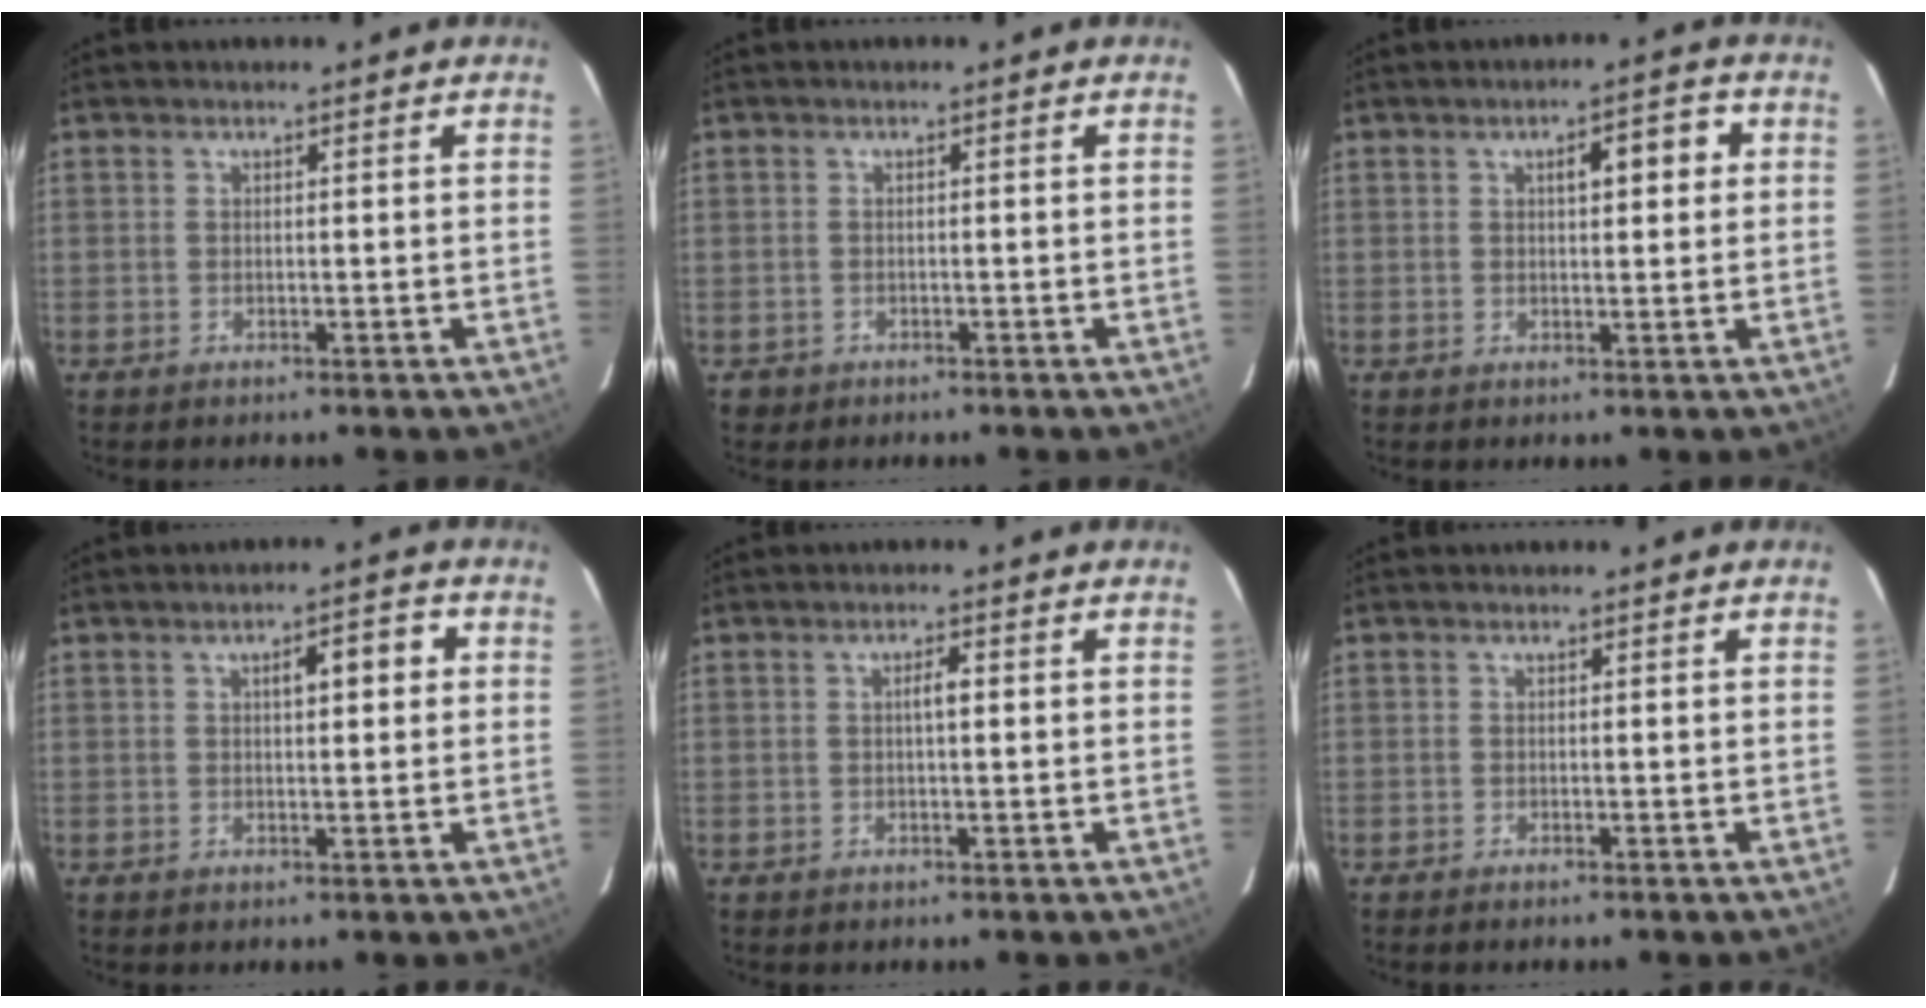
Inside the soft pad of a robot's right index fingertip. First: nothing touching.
{"total": 1.4, "force": [-0.6, 1.3, -0.2], "torque": [-0.009, 0.004, -0.009]}
{"total": 4.7, "force": [1.3, 1.4, 4.2], "torque": [-0.064, 0.017, 0.019]}
{"total": 4.3, "force": [1.1, 1.2, 4.0], "torque": [-0.062, 0.017, 0.015]}
{"total": 1.7, "force": [0.2, 0.3, 1.6], "torque": [-0.028, 0.005, 0.002]}
{"total": 0.8, "force": [-0.7, 0.0, 0.4], "torque": [-0.009, -0.002, -0.009]}